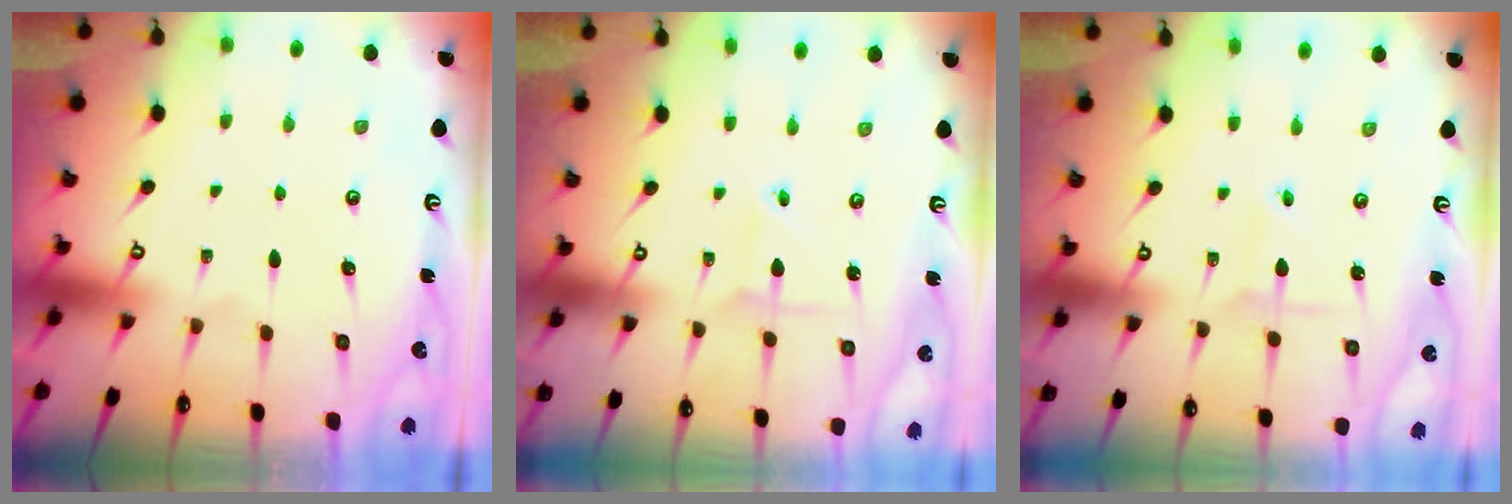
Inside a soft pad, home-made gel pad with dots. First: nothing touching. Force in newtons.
{"total": 2.2, "press": 2.2, "slide": 0.2}
{"total": 1.0, "press": 1.0, "slide": 0.1}